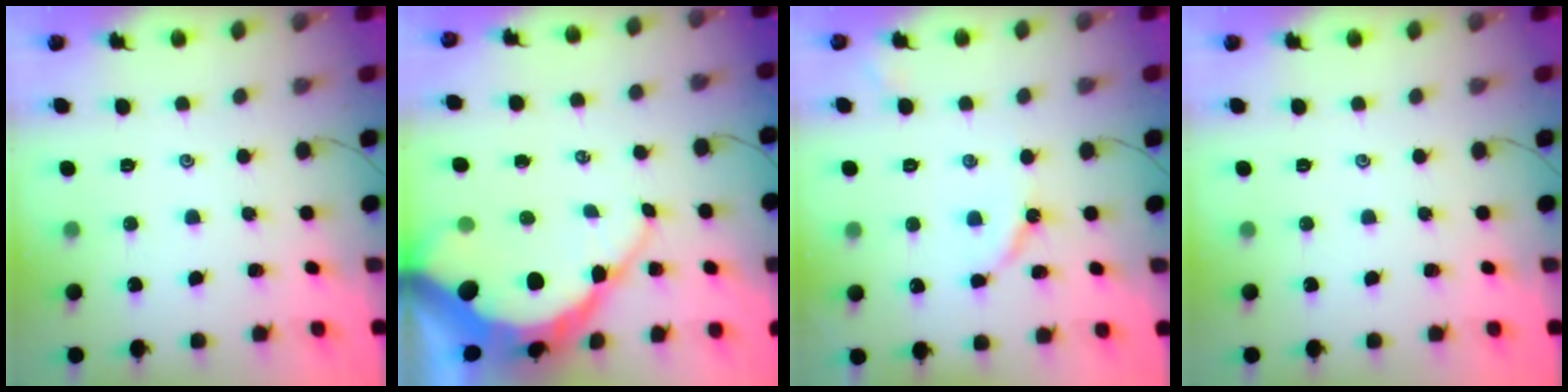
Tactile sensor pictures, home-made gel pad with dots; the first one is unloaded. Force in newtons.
{"total": 15.1, "press": 15.1, "slide": 1.2}
{"total": 4.3, "press": 4.2, "slide": 0.6}
{"total": 0.0}